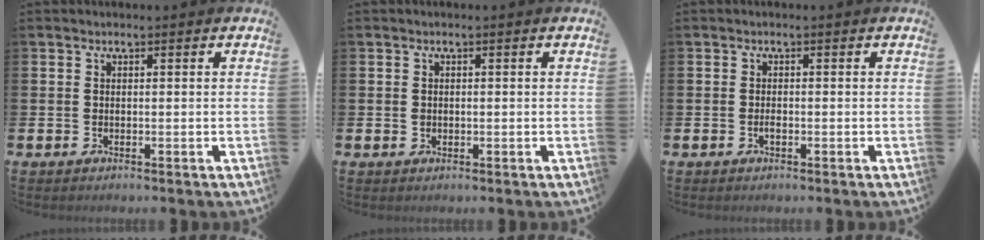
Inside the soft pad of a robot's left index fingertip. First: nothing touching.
{"total": 0.7, "force": [0.0, 0.6, 0.3], "torque": [-0.002, 0.005, -0.002]}
{"total": 0.9, "force": [-0.4, 0.4, 0.7], "torque": [-0.017, 0.000, -0.006]}